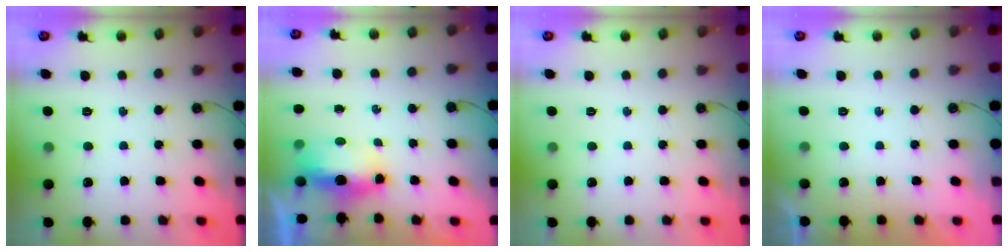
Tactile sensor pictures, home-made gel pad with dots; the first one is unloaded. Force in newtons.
{"total": 6.7, "press": 6.6, "slide": 1.0}
{"total": 0.0}
{"total": 0.0}